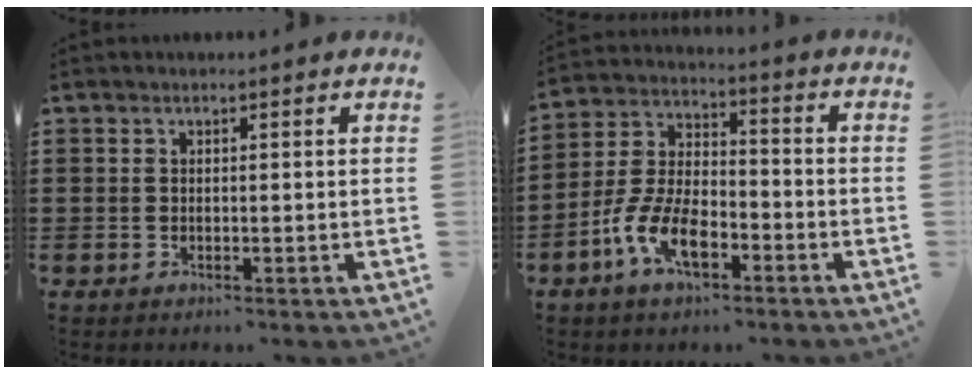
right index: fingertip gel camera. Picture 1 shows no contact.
{"total": 9.0, "force": [-4.6, 3.9, 6.7], "torque": [-0.164, -0.006, -0.090]}